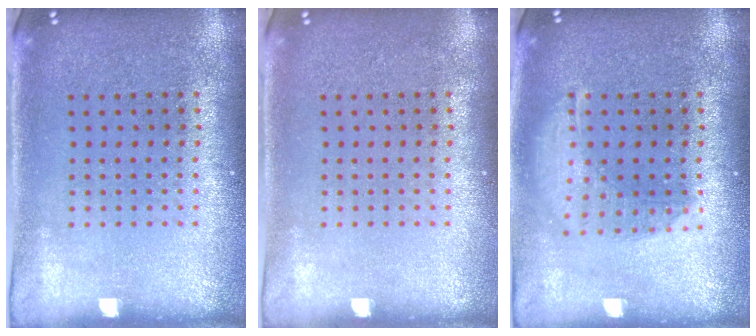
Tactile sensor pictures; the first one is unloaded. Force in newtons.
{"total": 0.0}
{"total": 1.5, "press": 1.3, "slide": 0.7}